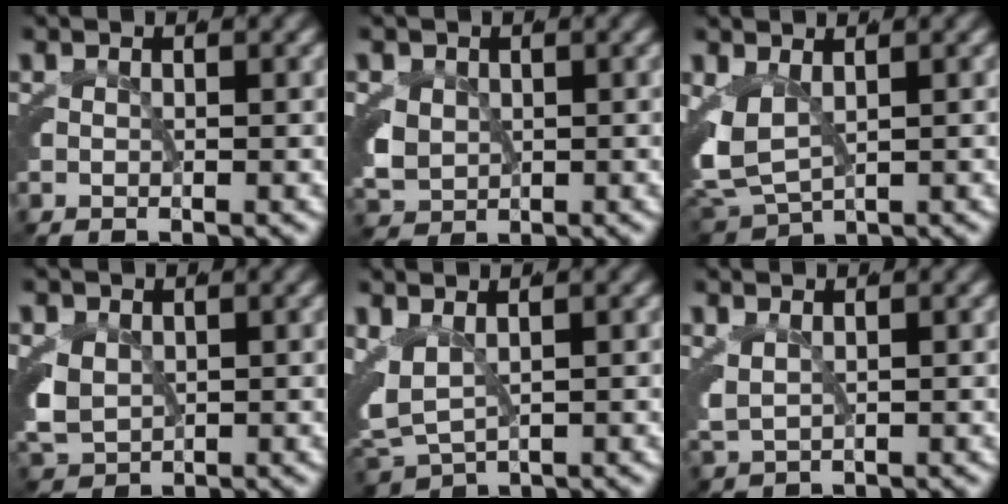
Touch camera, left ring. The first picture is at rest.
{"total": 3.2, "force": [-0.3, 3.0, 1.1], "torque": [-0.060, -0.023, 0.012]}
{"total": 6.7, "force": [-0.5, 5.7, 3.5], "torque": [-0.122, -0.035, 0.005]}
{"total": 3.8, "force": [-0.6, 3.5, 1.5], "torque": [-0.074, -0.029, 0.009]}
{"total": 6.4, "force": [0.0, 5.4, 3.4], "torque": [-0.114, -0.033, 0.012]}
{"total": 2.3, "force": [1.0, 1.6, 1.3], "torque": [-0.041, -0.010, 0.027]}